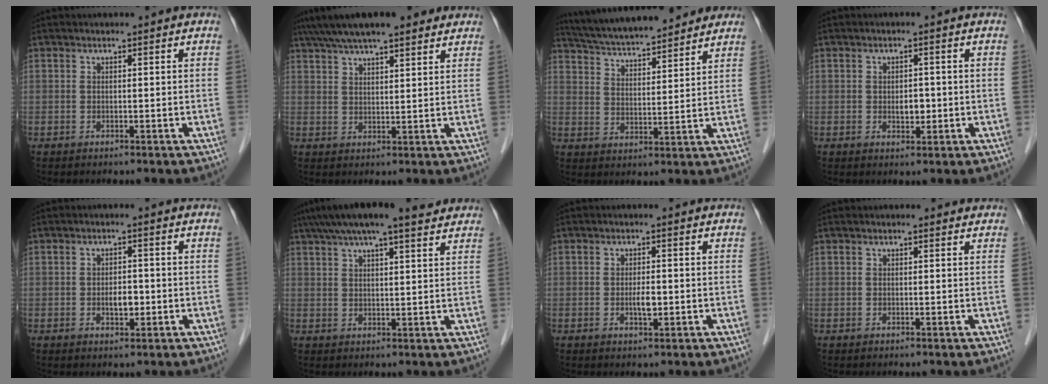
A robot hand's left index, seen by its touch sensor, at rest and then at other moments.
{"total": 13.2, "force": [10.3, 2.9, 7.6], "torque": [-0.134, 0.047, 0.161]}
{"total": 16.0, "force": [14.4, 2.3, 6.5], "torque": [-0.112, 0.028, 0.229]}
{"total": 2.3, "force": [-0.3, 1.4, 1.8], "torque": [-0.030, 0.001, 0.000]}
{"total": 2.8, "force": [-0.7, 1.4, 2.3], "torque": [-0.040, 0.003, -0.005]}
{"total": 15.0, "force": [12.1, 2.3, 8.5], "torque": [-0.148, 0.050, 0.174]}
{"total": 2.3, "force": [-0.5, 0.7, 2.1], "torque": [-0.042, 0.000, -0.005]}
{"total": 0.7, "force": [0.6, 0.3, 0.2], "torque": [-0.009, 0.004, 0.006]}